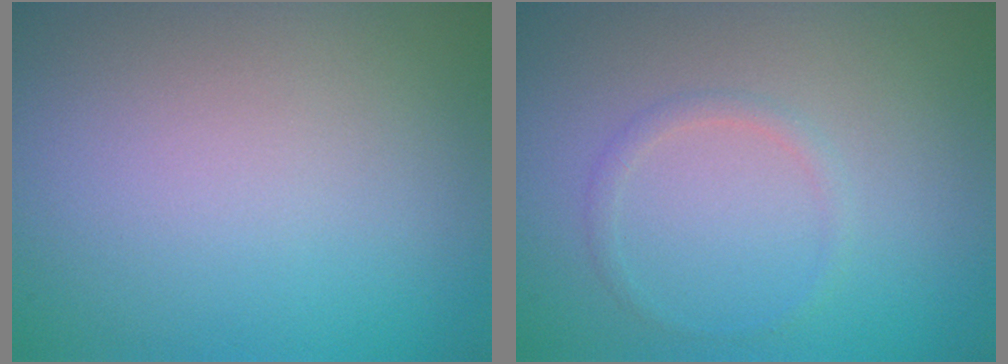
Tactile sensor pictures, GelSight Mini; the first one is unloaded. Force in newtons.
{"total": 1.0, "press": 1.0, "slide": 0.1}